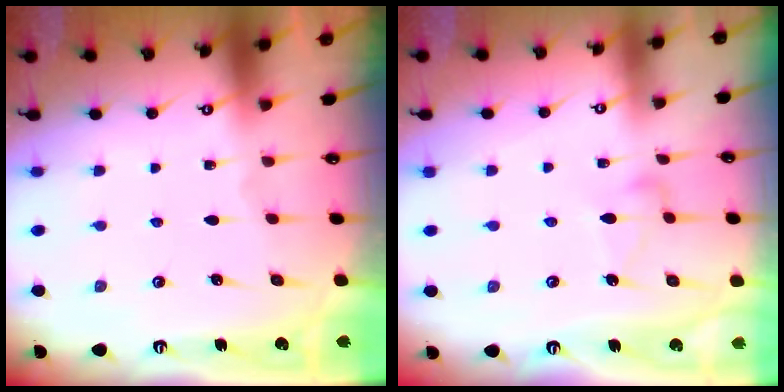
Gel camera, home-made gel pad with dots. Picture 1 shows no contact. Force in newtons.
{"total": 4.3, "press": 4.3, "slide": 0.2}